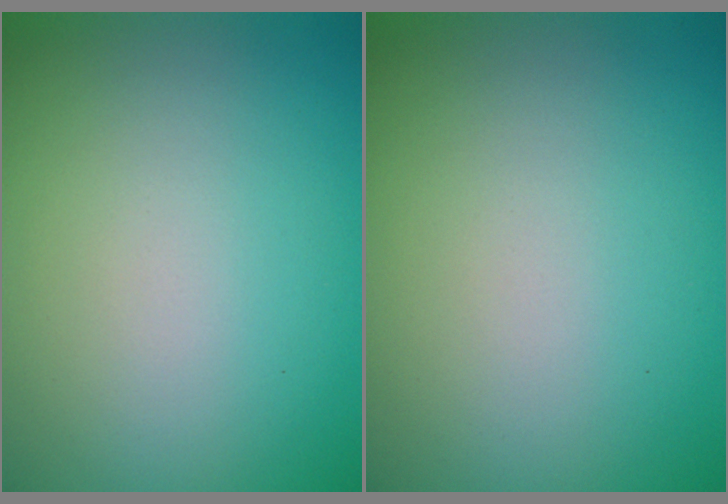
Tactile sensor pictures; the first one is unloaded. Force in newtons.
{"total": 0.0}